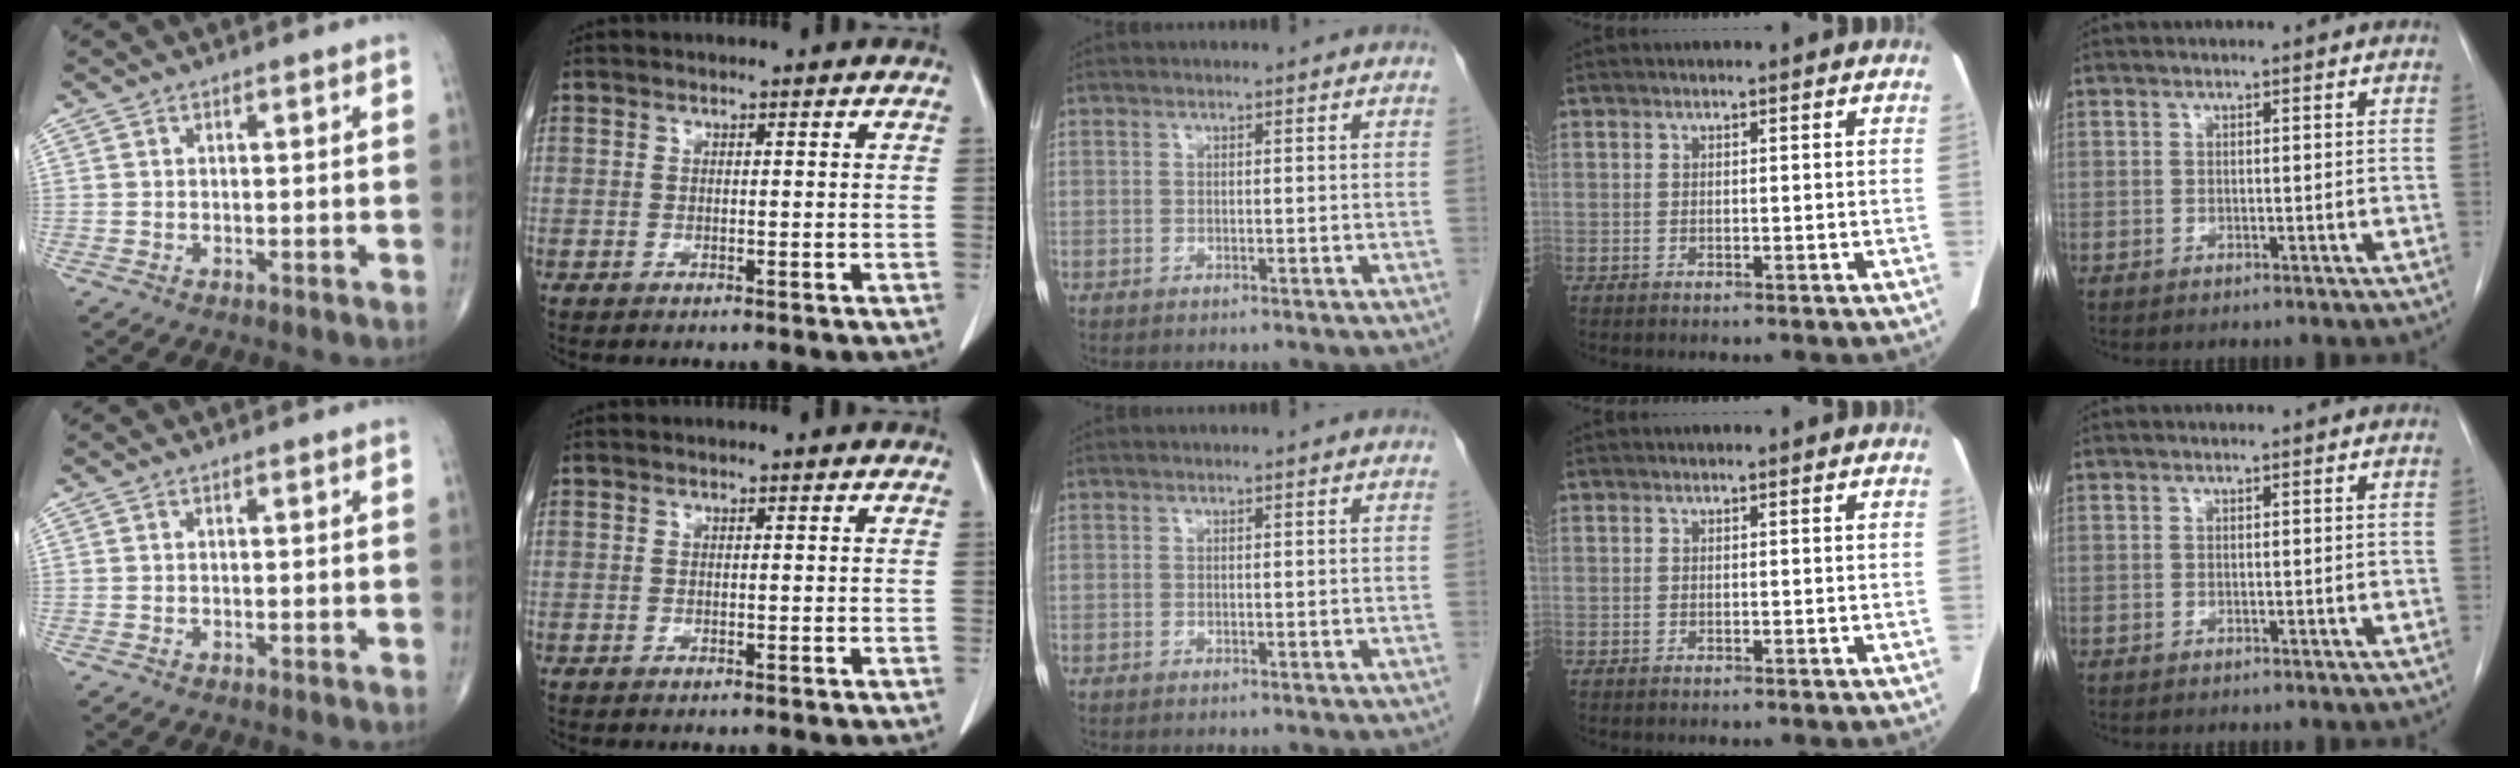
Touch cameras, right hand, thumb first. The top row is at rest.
{}